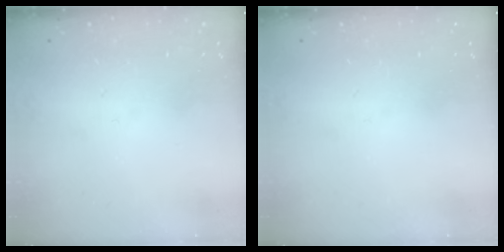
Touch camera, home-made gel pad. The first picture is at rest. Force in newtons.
{"total": 0.0}